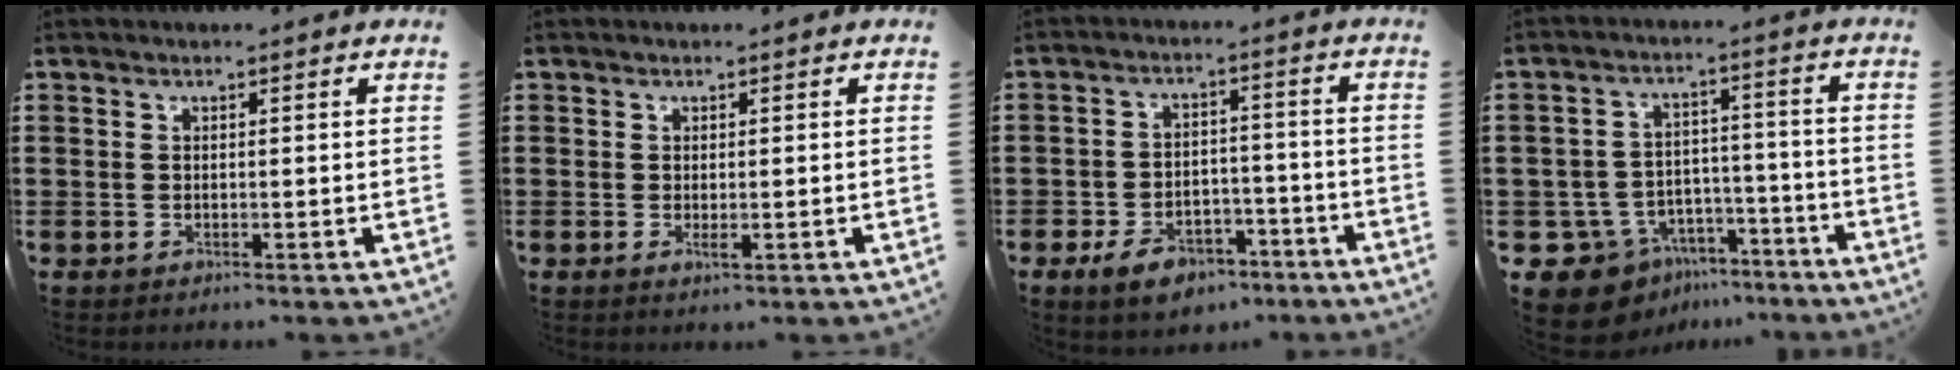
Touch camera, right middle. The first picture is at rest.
{"total": 0.9, "force": [0.0, 0.3, 0.9], "torque": [-0.016, -0.004, 0.002]}
{"total": 6.0, "force": [-4.7, 2.7, 2.6], "torque": [-0.048, 0.019, -0.087]}
{"total": 9.7, "force": [-8.2, 4.7, 2.3], "torque": [-0.067, 0.032, -0.157]}